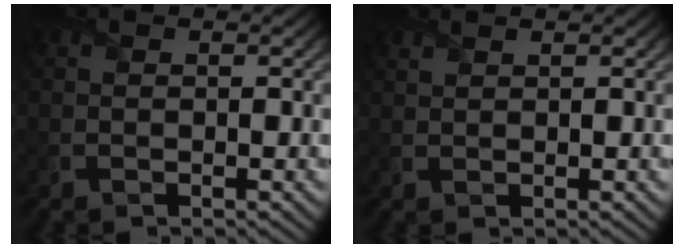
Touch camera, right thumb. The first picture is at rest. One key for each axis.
{"total": 1.2, "fx": 1.1, "fy": 0.1, "fz": 0.3, "tx": -0.013, "ty": 0.002, "tz": 0.026}